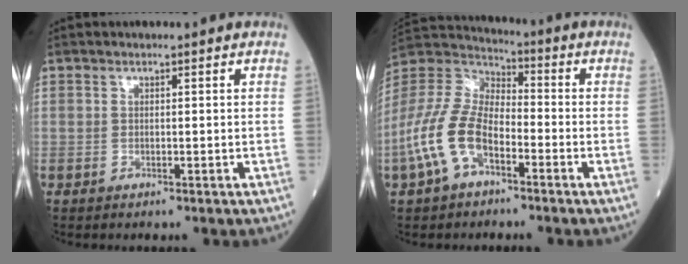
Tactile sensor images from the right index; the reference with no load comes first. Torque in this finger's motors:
{"motor_torque": [1.04, -0.71, 0.28, 0.13]}